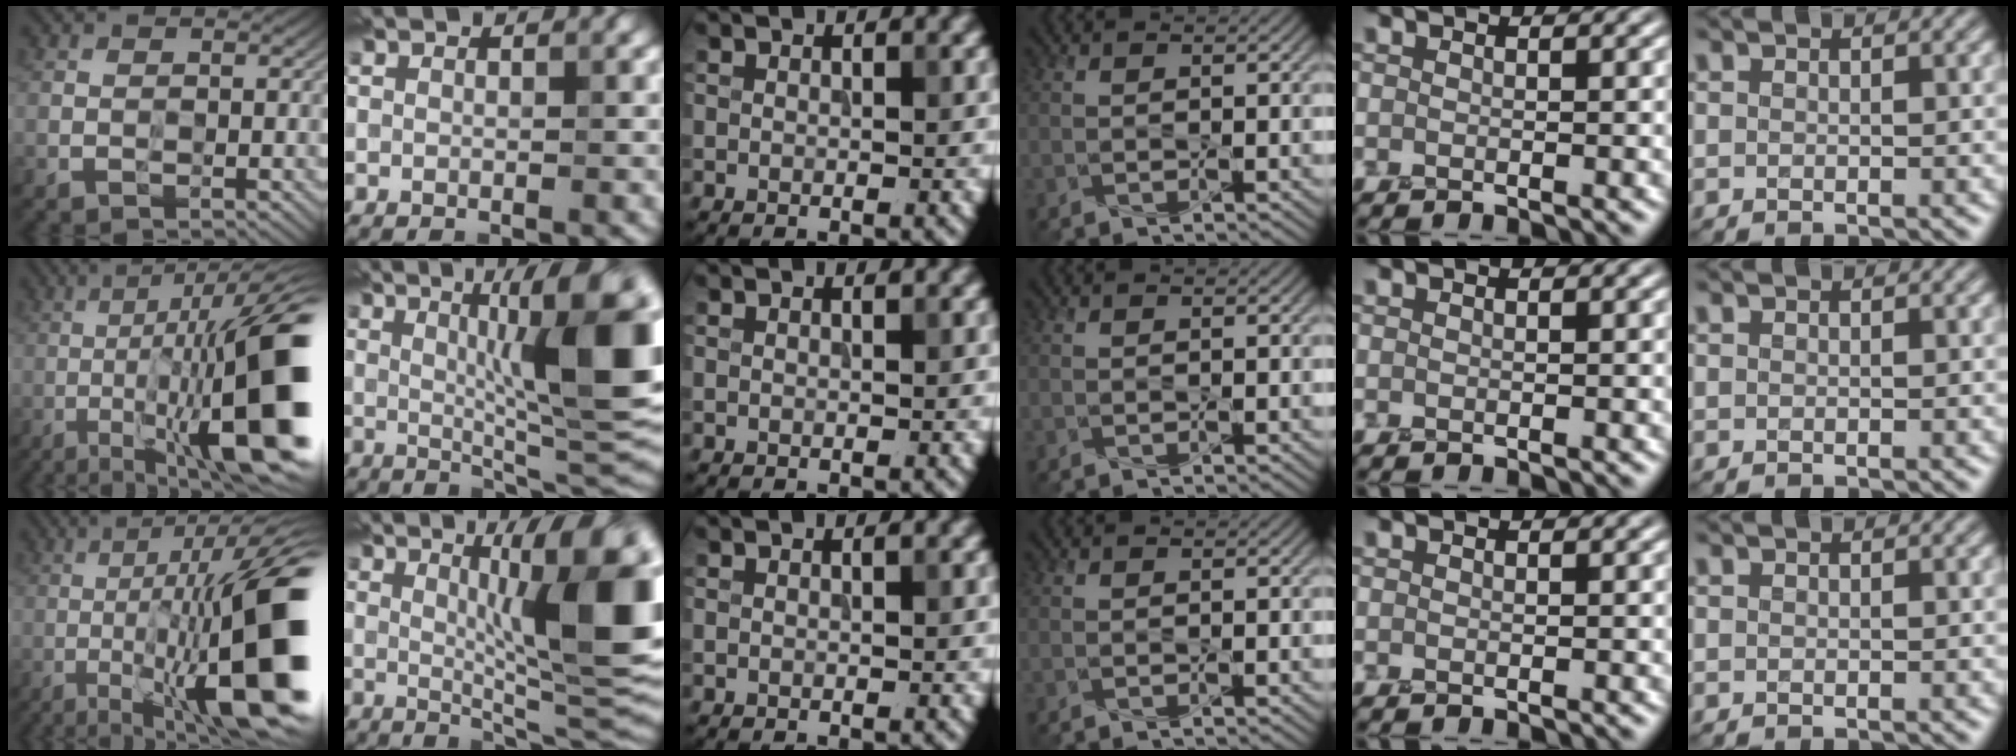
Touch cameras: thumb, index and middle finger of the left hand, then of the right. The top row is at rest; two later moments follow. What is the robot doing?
{"motion": "press", "object": "grip strengthener"}